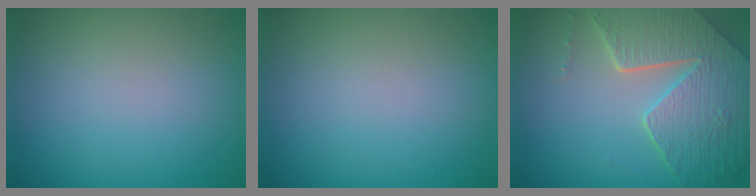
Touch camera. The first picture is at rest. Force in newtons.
{"total": 0.0}
{"total": 7.9, "press": 5.8, "slide": 5.5}